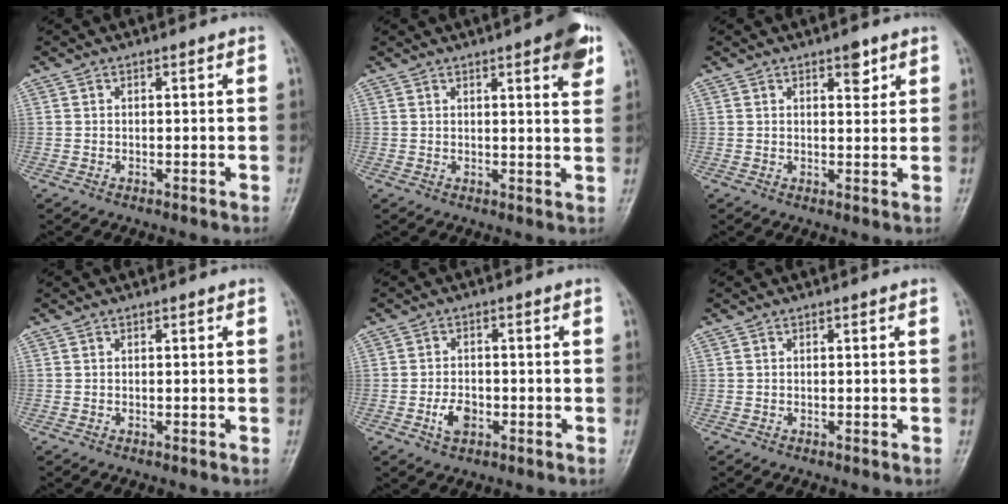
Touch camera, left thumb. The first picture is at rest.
{"total": 7.2, "force": [3.9, 1.6, 5.8], "torque": [-0.063, -0.014, 0.044]}
{"total": 3.1, "force": [1.9, 1.5, 2.0], "torque": [-0.013, -0.010, 0.027]}
{"total": 0.0}
{"total": 4.1, "force": [-1.5, 2.7, 2.7], "torque": [-0.043, 0.007, -0.027]}
{"total": 0.0}